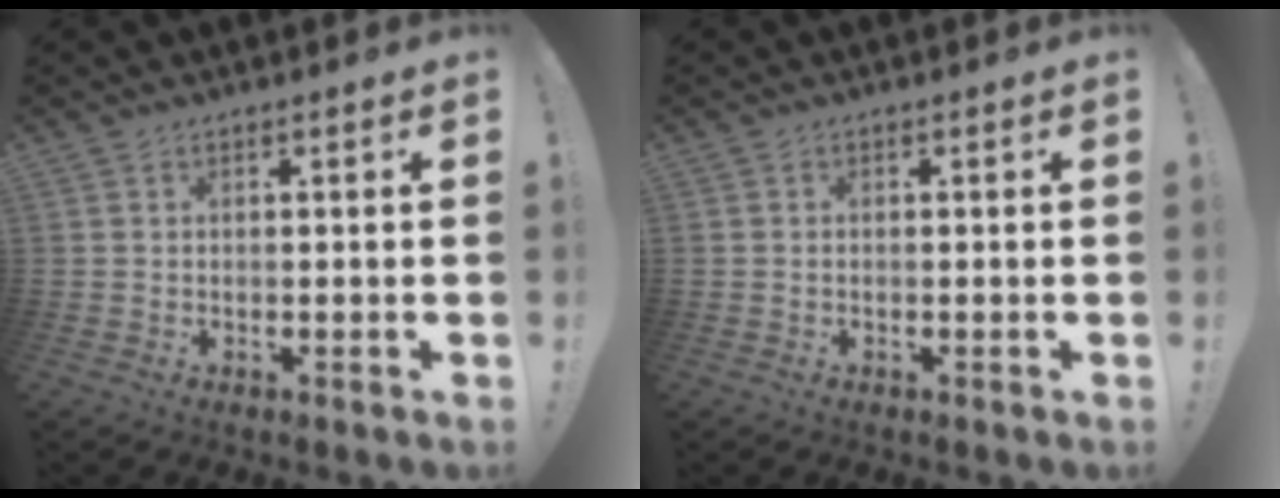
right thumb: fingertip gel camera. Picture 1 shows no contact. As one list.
[{"total": 0.0}]